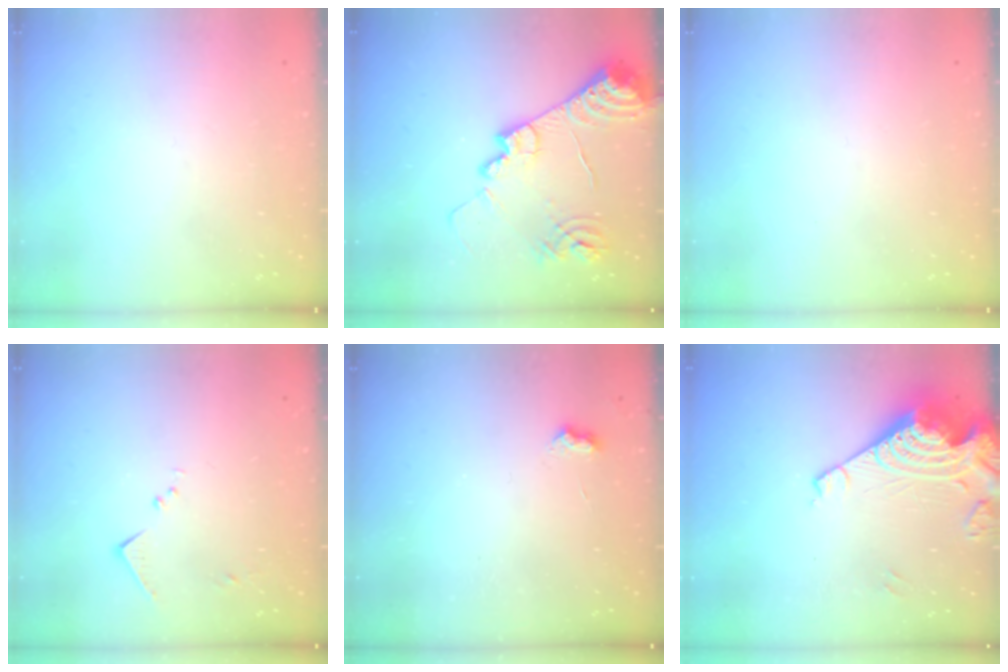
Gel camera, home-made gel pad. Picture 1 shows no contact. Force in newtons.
{"total": 16.5, "press": 16.4, "slide": 1.7}
{"total": 0.0}
{"total": 6.2, "press": 6.1, "slide": 0.7}
{"total": 4.0, "press": 3.9, "slide": 0.5}
{"total": 13.3, "press": 13.2, "slide": 1.5}